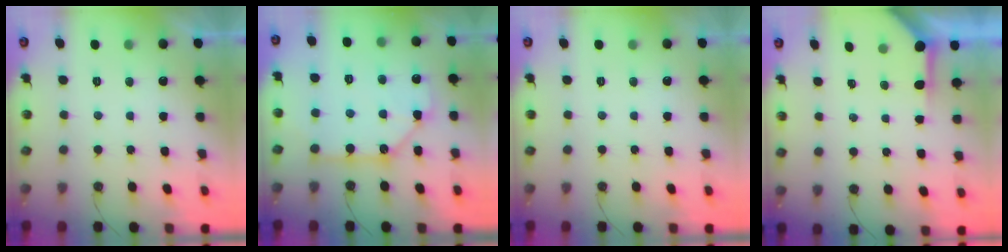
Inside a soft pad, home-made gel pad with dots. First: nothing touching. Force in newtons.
{"total": 11.2, "press": 11.2, "slide": 1.2}
{"total": 0.0}
{"total": 3.9, "press": 3.8, "slide": 0.4}